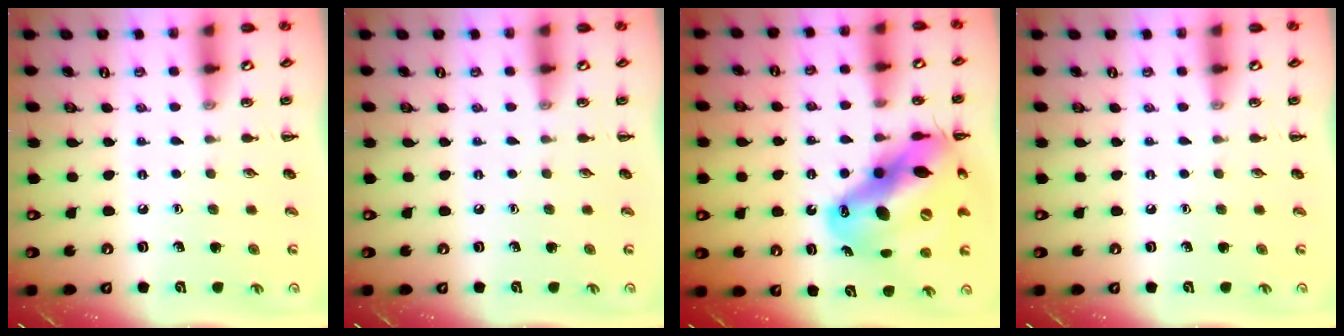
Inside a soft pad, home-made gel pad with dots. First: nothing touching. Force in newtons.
{"total": 0.0}
{"total": 22.3, "press": 21.4, "slide": 6.3}
{"total": 0.0}